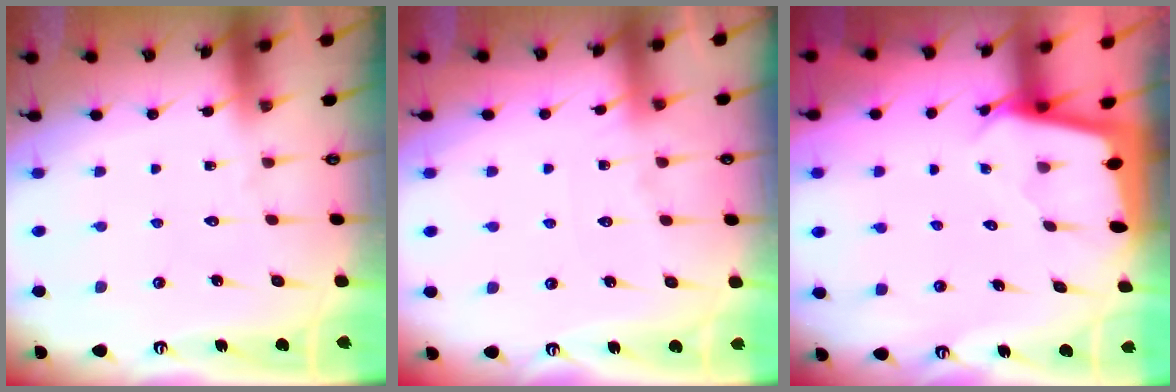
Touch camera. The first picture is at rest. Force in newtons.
{"total": 4.8, "press": 4.8, "slide": 0.6}
{"total": 2.2, "press": 2.2, "slide": 0.2}